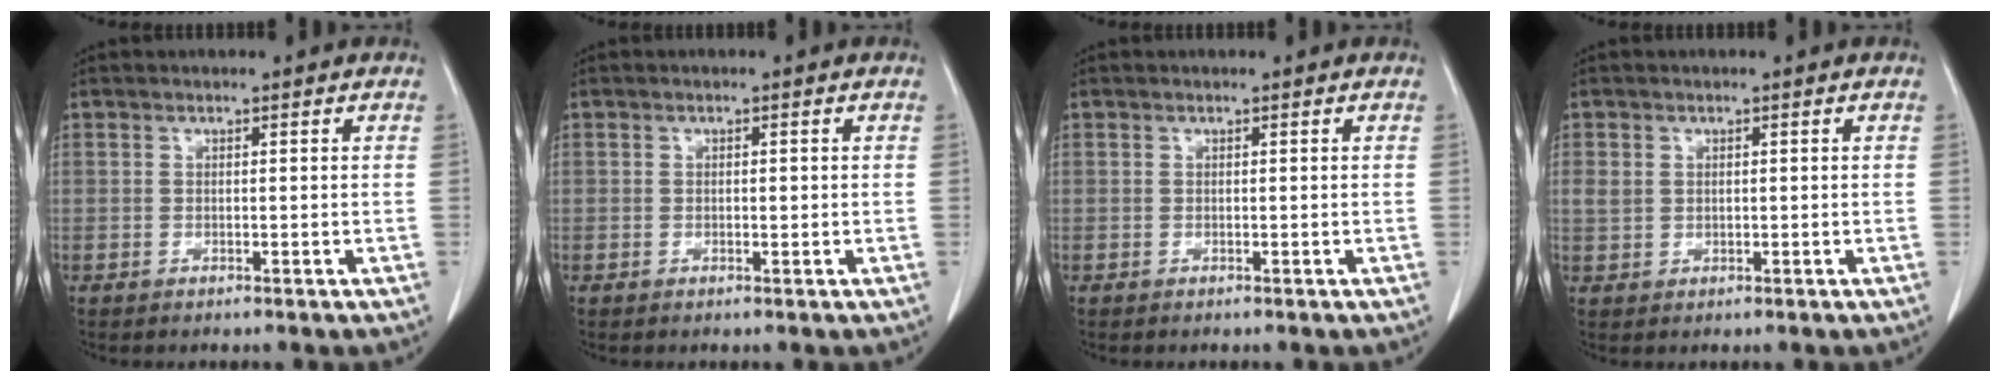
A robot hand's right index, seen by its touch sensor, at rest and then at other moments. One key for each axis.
{"total": 0.7, "fx": -0.1, "fy": 0.3, "fz": 0.6, "tx": -0.010, "ty": 0.000, "tz": -0.002}
{"total": 0.0}
{"total": 2.1, "fx": 0.2, "fy": 1.8, "fz": 1.1, "tx": -0.027, "ty": 0.010, "tz": 0.010}